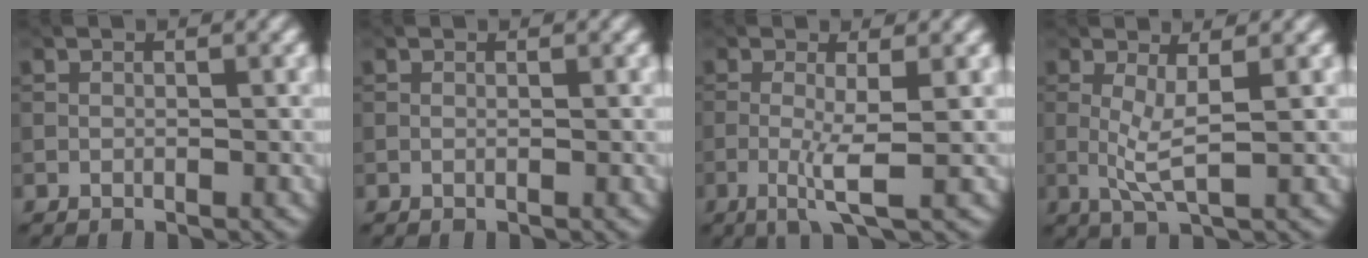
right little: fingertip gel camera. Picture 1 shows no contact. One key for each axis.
{"total": 0.0}
{"total": 2.8, "fx": -0.5, "fy": 0.1, "fz": 2.8, "tx": -0.050, "ty": 0.001, "tz": -0.019}
{"total": 2.6, "fx": 0.7, "fy": 0.2, "fz": 2.5, "tx": -0.055, "ty": -0.007, "tz": 0.014}